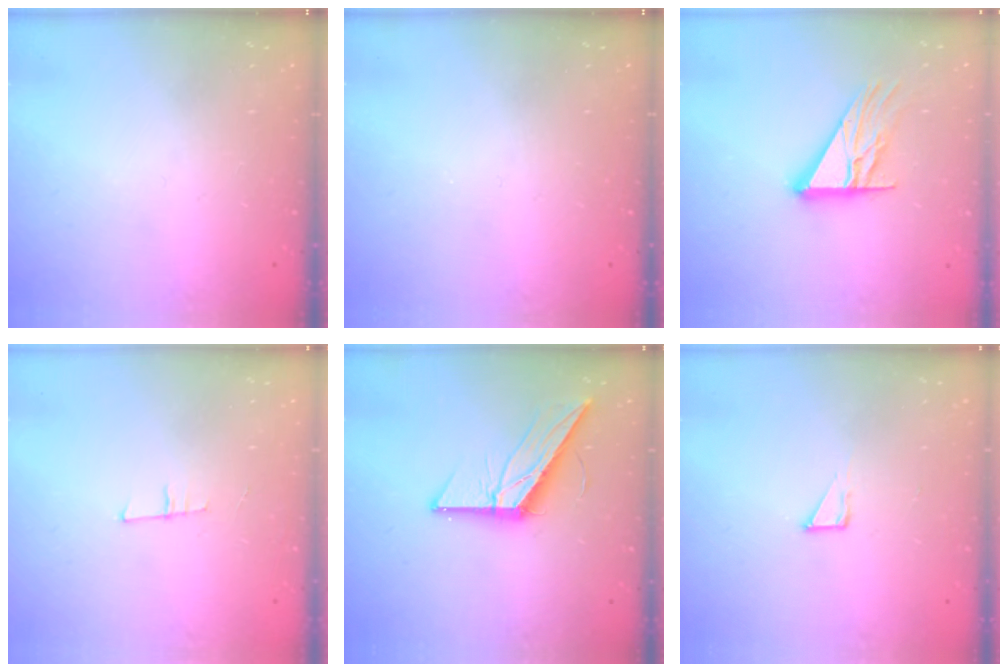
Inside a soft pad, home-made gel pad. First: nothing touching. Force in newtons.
{"total": 0.0}
{"total": 13.6, "press": 13.5, "slide": 1.3}
{"total": 6.6, "press": 5.9, "slide": 2.9}
{"total": 13.9, "press": 13.9, "slide": 0.5}
{"total": 2.6, "press": 2.6, "slide": 0.1}